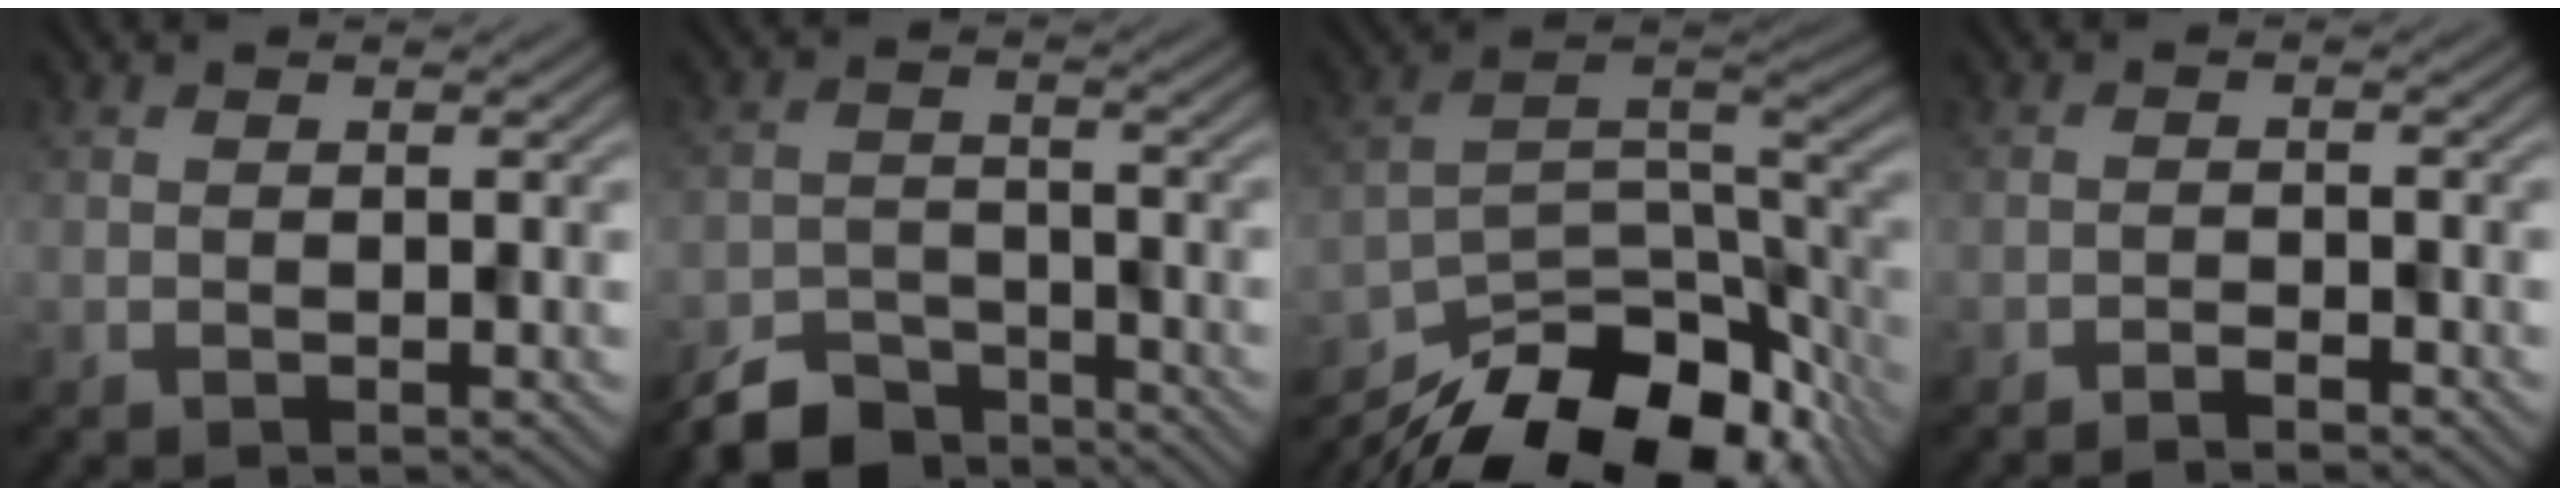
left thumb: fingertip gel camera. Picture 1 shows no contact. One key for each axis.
{"total": 5.8, "fx": -5.0, "fy": 2.3, "fz": 1.8, "tx": -0.032, "ty": -0.006, "tz": -0.097}
{"total": 17.6, "fx": -13.8, "fy": 6.1, "fz": 9.1, "tx": -0.190, "ty": -0.031, "tz": -0.209}
{"total": 1.6, "fx": -1.4, "fy": 0.0, "fz": 0.7, "tx": -0.011, "ty": 0.003, "tz": -0.027}